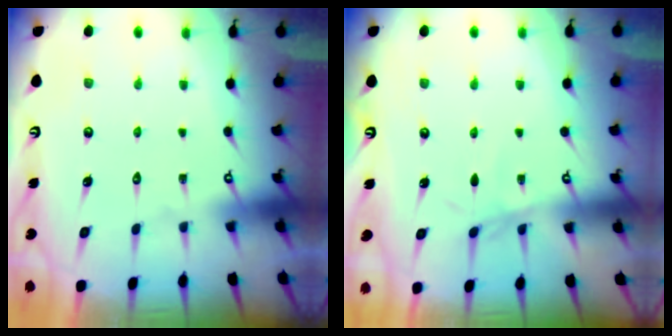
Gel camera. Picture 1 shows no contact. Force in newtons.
{"total": 2.0, "press": 2.0, "slide": 0.3}